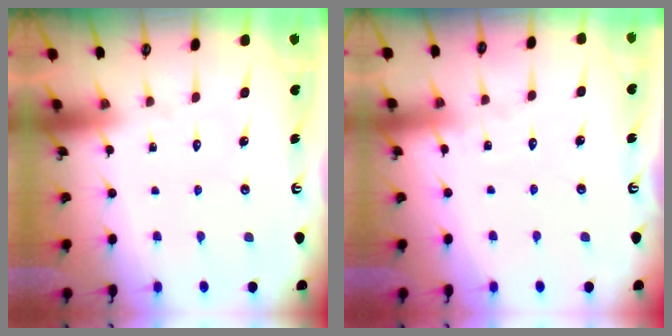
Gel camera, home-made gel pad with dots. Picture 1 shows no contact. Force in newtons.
{"total": 2.9, "press": 2.9, "slide": 0.3}